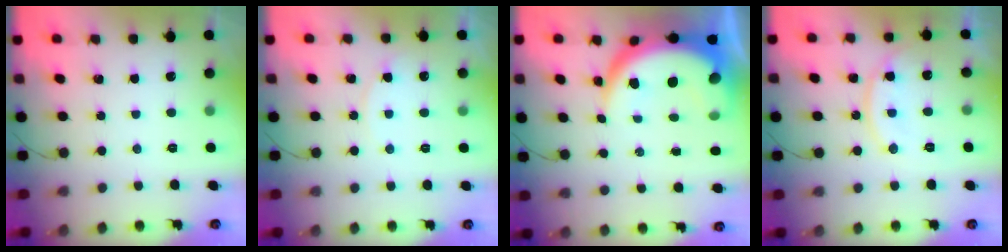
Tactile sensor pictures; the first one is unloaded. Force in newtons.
{"total": 3.7, "press": 3.7, "slide": 0.4}
{"total": 11.9, "press": 11.9, "slide": 1.2}
{"total": 11.4, "press": 11.4, "slide": 0.2}